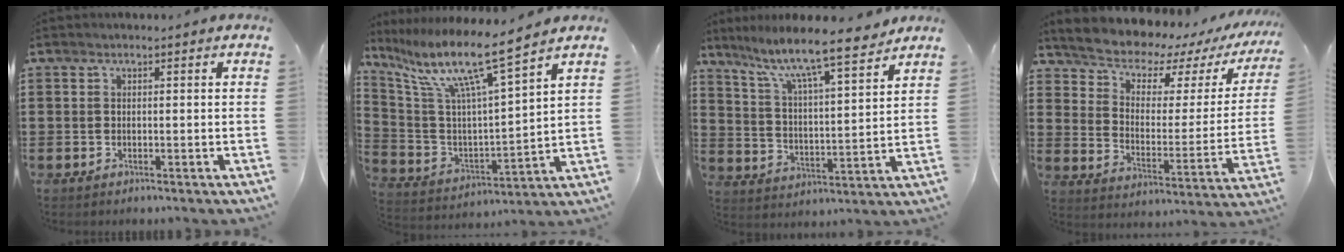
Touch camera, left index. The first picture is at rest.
{"total": 11.6, "force": [8.3, 0.7, 8.1], "torque": [-0.177, -0.054, 0.131]}
{"total": 8.5, "force": [7.2, 0.3, 4.5], "torque": [-0.105, -0.052, 0.116]}
{"total": 6.2, "force": [5.8, 1.9, 1.4], "torque": [-0.057, -0.050, 0.096]}